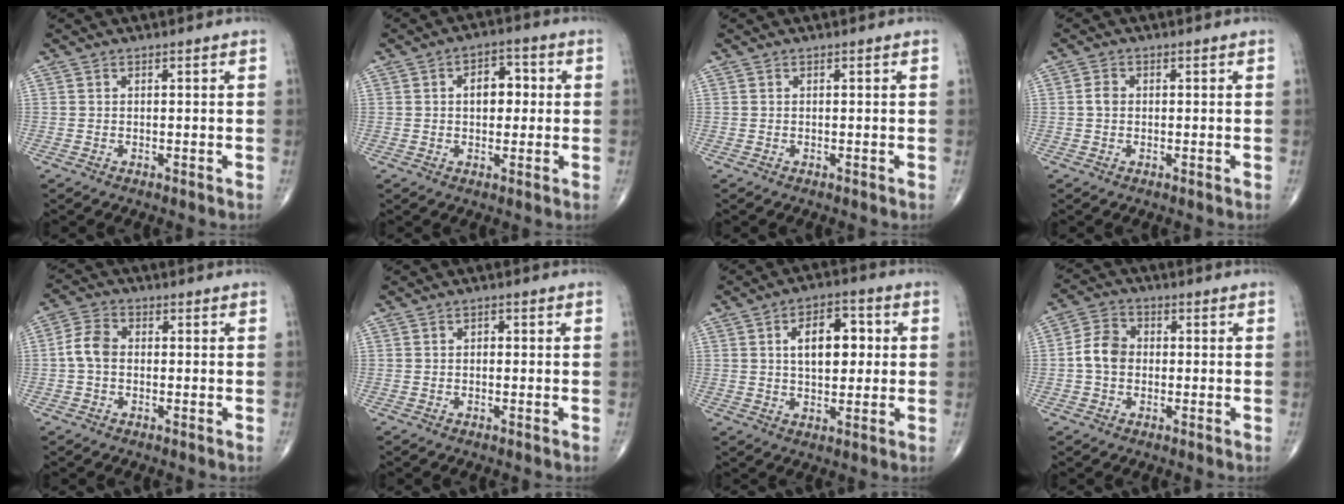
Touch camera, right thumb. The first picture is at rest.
{"total": 6.6, "force": [0.9, 4.2, 5.0], "torque": [-0.053, 0.012, 0.007]}
{"total": 0.0}
{"total": 1.8, "force": [0.0, 1.4, 1.1], "torque": [-0.018, 0.004, -0.002]}
{"total": 5.0, "force": [-0.4, 3.6, 3.5], "torque": [-0.068, 0.016, -0.016]}
{"total": 1.2, "force": [0.2, 0.8, 0.9], "torque": [-0.010, 0.005, 0.000]}
{"total": 10.2, "force": [1.9, 5.7, 8.3], "torque": [-0.099, 0.006, 0.028]}
{"total": 6.2, "force": [-0.5, 4.9, 3.8], "torque": [-0.062, 0.020, -0.019]}